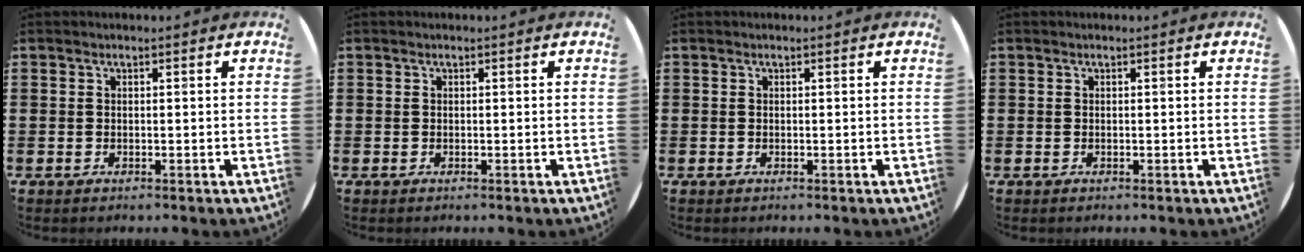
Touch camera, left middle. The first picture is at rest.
{"total": 0.0}
{"total": 0.0}
{"total": 0.0}